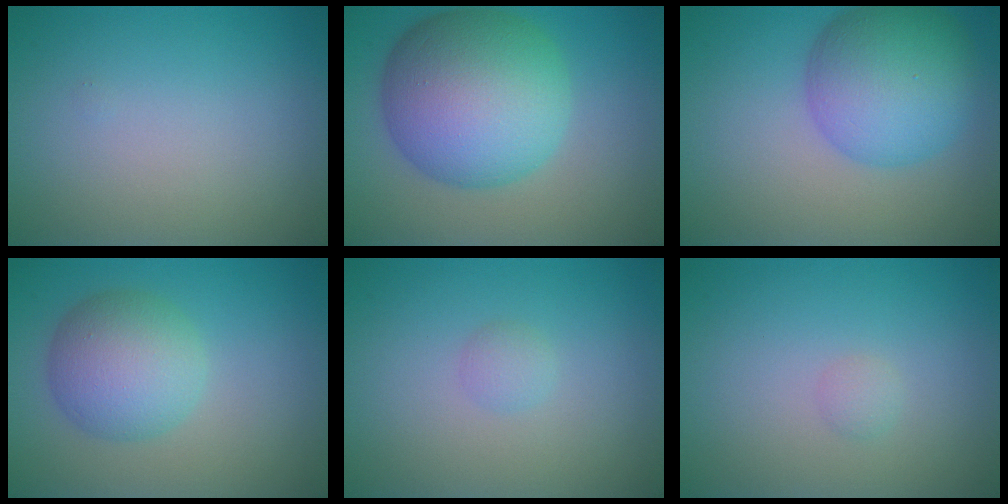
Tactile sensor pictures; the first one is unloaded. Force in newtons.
{"total": 12.1, "press": 12.1, "slide": 0.1}
{"total": 8.3, "press": 8.3, "slide": 0.1}
{"total": 5.6, "press": 5.6, "slide": 0.2}
{"total": 1.0, "press": 1.0, "slide": 0.0}
{"total": 0.7, "press": 0.7, "slide": 0.0}